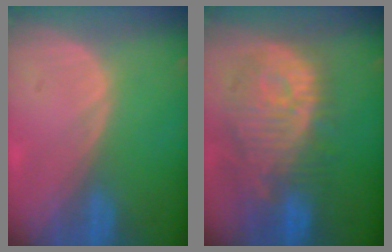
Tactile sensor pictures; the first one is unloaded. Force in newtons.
{"total": 12.2, "press": 11.0, "slide": 5.3}